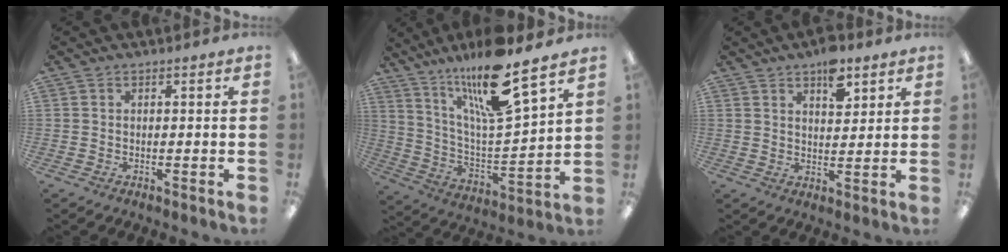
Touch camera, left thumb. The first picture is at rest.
{"total": 18.0, "force": [14.0, 2.7, 11.0], "torque": [-0.203, -0.088, 0.231]}
{"total": 7.5, "force": [4.7, 3.8, 4.4], "torque": [-0.051, -0.023, 0.077]}